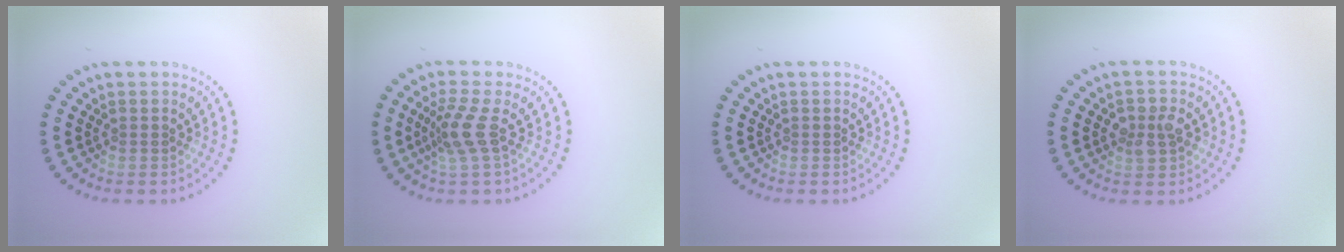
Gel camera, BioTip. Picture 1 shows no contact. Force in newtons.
{"total": 2.8, "press": 2.0, "slide": 2.0}
{"total": 0.0}
{"total": 2.5, "press": 2.5, "slide": 0.5}